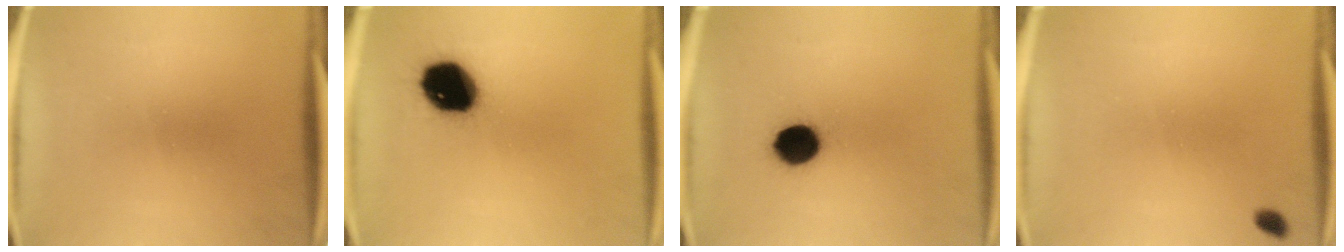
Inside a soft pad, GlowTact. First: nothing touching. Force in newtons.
{"total": 14.9}
{"total": 9.1}
{"total": 1.2}